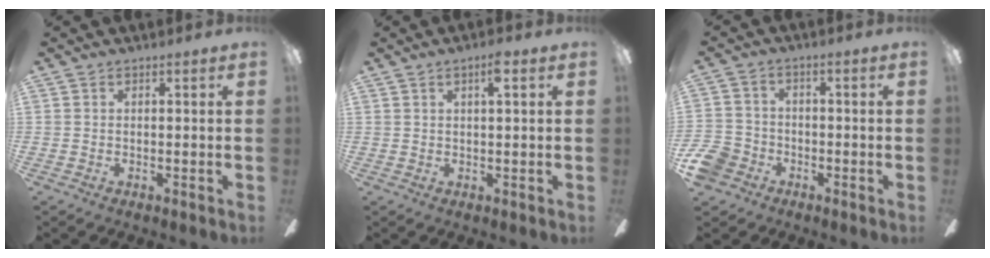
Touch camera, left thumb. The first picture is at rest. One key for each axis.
{"total": 3.4, "fx": 1.6, "fy": 0.8, "fz": 2.9, "tx": -0.045, "ty": 0.001, "tz": 0.022}
{"total": 7.8, "fx": -4.1, "fy": 5.9, "fz": 2.8, "tx": -0.079, "ty": 0.030, "tz": -0.080}